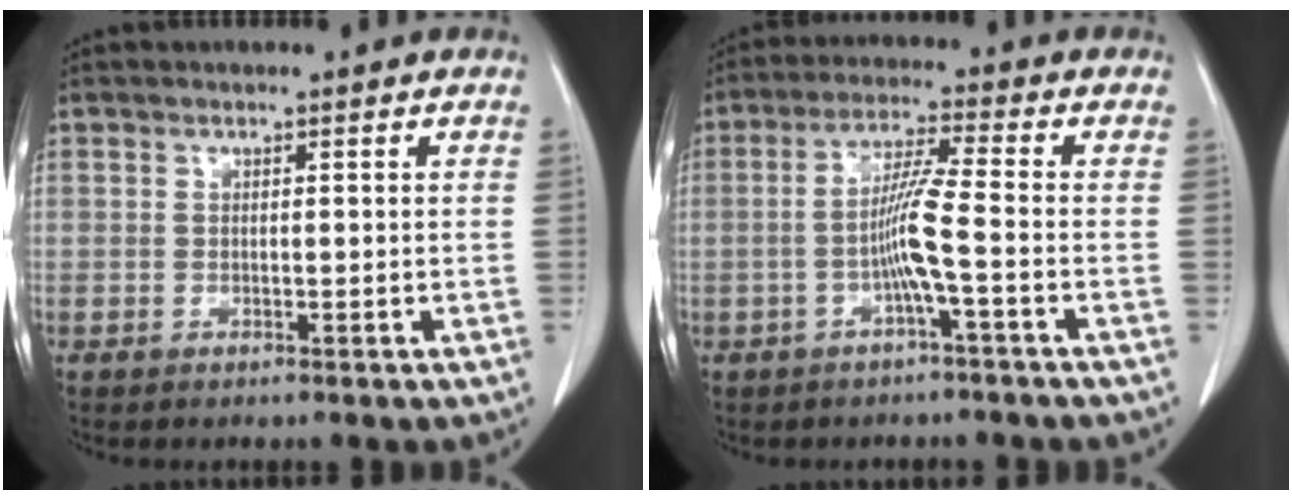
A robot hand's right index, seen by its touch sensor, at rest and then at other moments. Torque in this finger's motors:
{"motor_torque": [0.17, 0.06, 0.07, 0.04]}